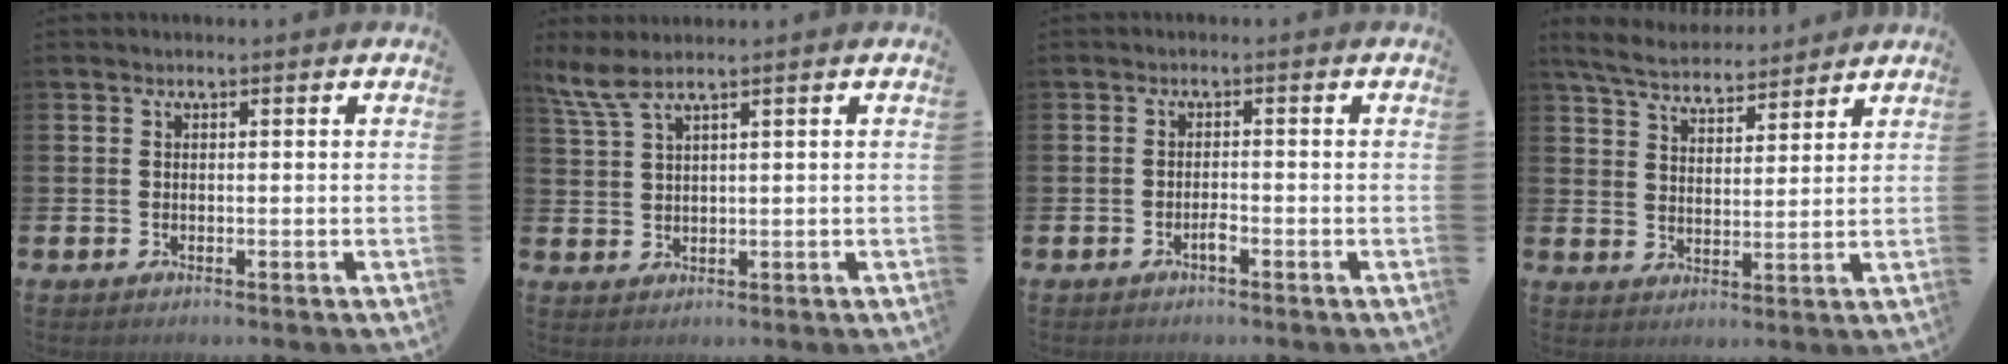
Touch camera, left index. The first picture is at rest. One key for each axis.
{"total": 4.3, "fx": 3.1, "fy": 0.4, "fz": 3.0, "tx": -0.063, "ty": -0.004, "tz": 0.056}
{"total": 1.2, "fx": -0.7, "fy": 0.2, "fz": 1.0, "tx": -0.021, "ty": -0.002, "tz": -0.013}
{"total": 6.0, "fx": 5.8, "fy": 1.1, "fz": 1.1, "tx": -0.041, "ty": -0.032, "tz": 0.104}